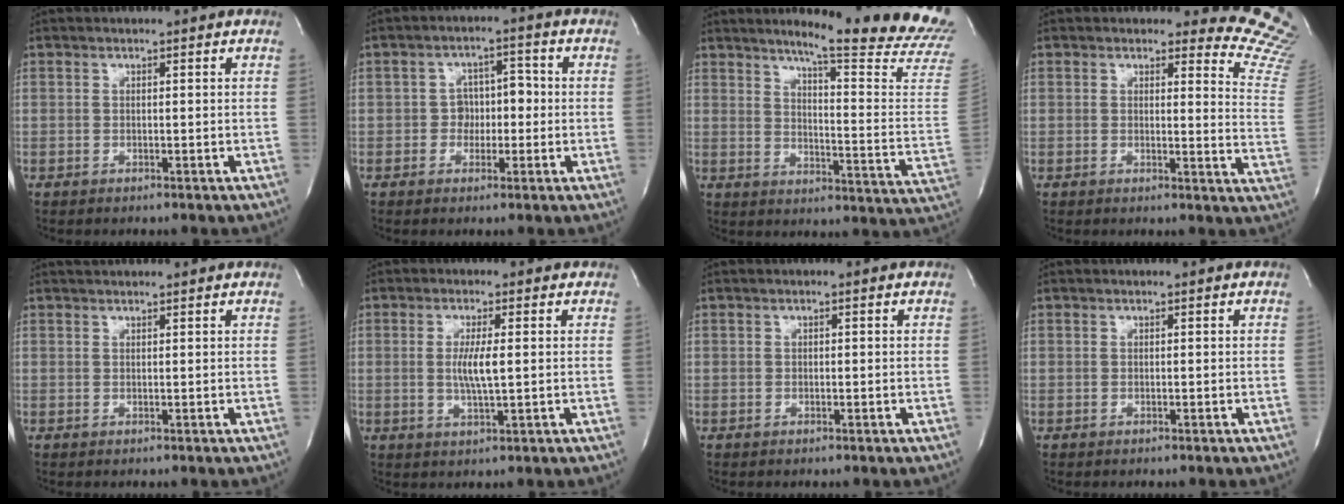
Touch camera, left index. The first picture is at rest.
{"total": 4.3, "force": [-0.8, 3.3, 2.6], "torque": [-0.035, 0.019, -0.014]}
{"total": 21.9, "force": [19.4, -1.3, 10.0], "torque": [-0.138, -0.125, 0.229]}
{"total": 11.9, "force": [11.7, 2.0, 0.8], "torque": [0.032, -0.130, 0.077]}
{"total": 2.6, "force": [2.5, 0.1, 0.6], "torque": [-0.010, 0.026, 0.039]}
{"total": 4.5, "force": [0.3, 0.4, 4.5], "torque": [-0.090, -0.006, 0.005]}
{"total": 0.0}
{"total": 0.0}